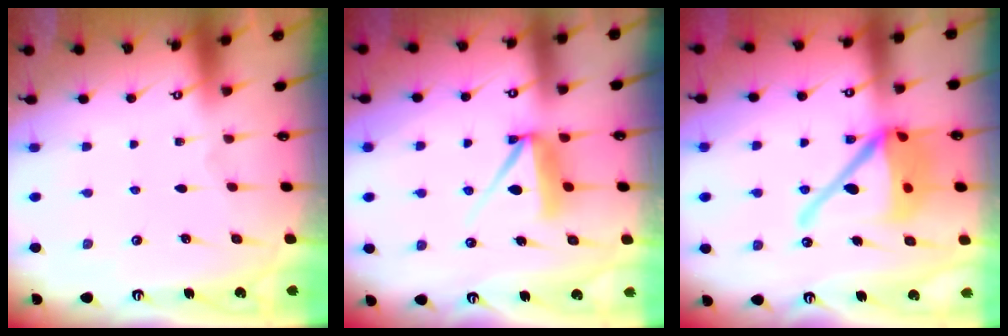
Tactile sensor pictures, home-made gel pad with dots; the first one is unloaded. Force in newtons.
{"total": 7.6, "press": 7.5, "slide": 0.8}
{"total": 16.2, "press": 15.9, "slide": 2.6}